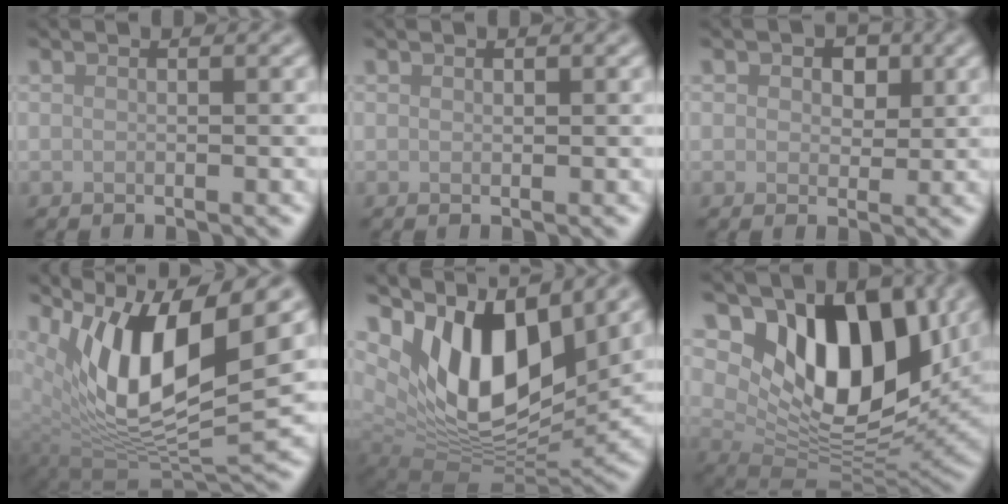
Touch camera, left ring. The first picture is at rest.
{"total": 0.0}
{"total": 2.9, "force": [1.1, 2.1, 1.7], "torque": [-0.025, 0.000, 0.008]}
{"total": 11.0, "force": [4.7, 3.9, 9.2], "torque": [-0.159, -0.012, 0.094]}
{"total": 13.9, "force": [5.5, 7.3, 10.5], "torque": [-0.174, 0.001, 0.100]}
{"total": 11.8, "force": [4.7, 6.6, 8.5], "torque": [-0.131, -0.019, 0.084]}